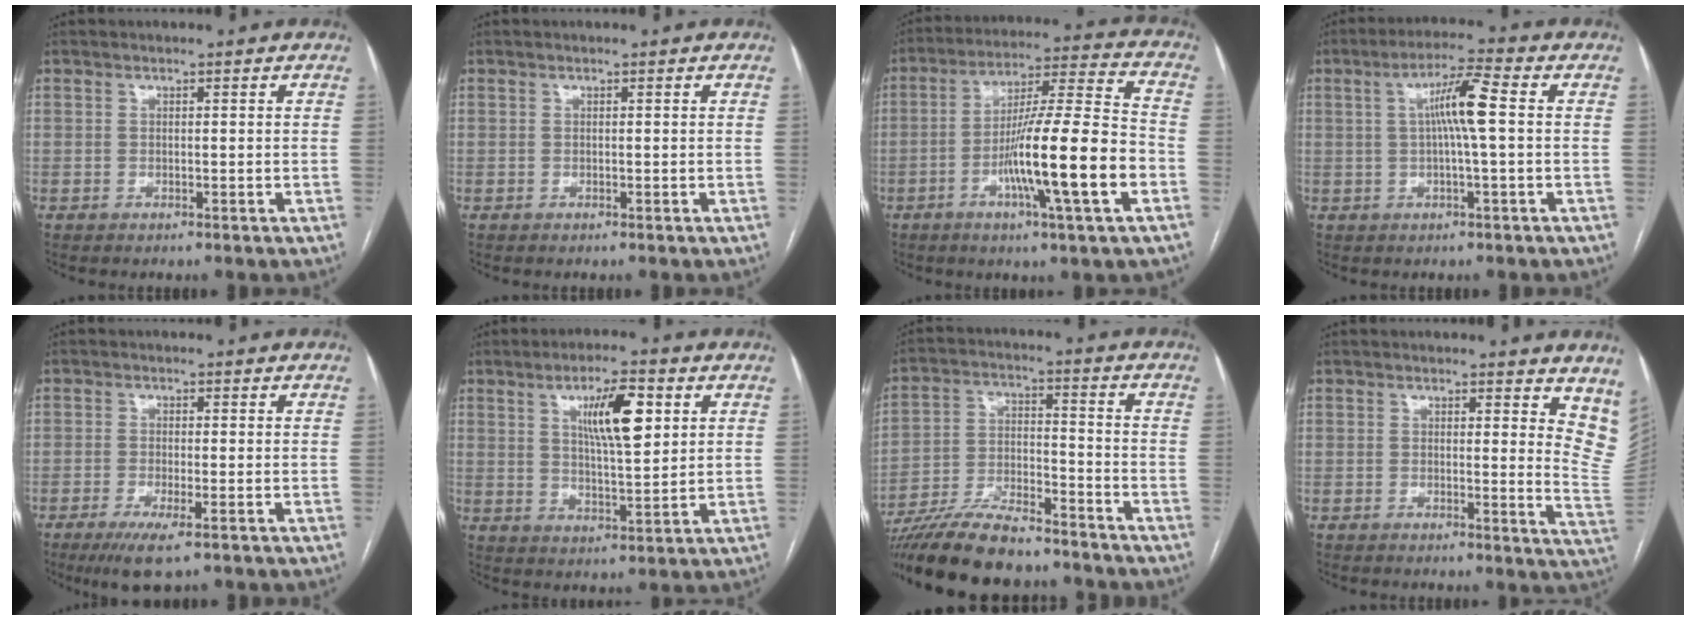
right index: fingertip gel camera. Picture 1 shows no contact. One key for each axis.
{"total": 0.0}
{"total": 17.1, "fx": -5.3, "fy": 0.0, "fz": 16.2, "tx": -0.275, "ty": -0.001, "tz": -0.088}
{"total": 7.0, "fx": 0.7, "fy": -0.1, "fz": 6.9, "tx": -0.124, "ty": 0.012, "tz": 0.010}
{"total": 5.0, "fx": -2.9, "fy": 0.6, "fz": 4.0, "tx": -0.072, "ty": -0.014, "tz": -0.048}
{"total": 9.5, "fx": 3.5, "fy": 2.0, "fz": 8.5, "tx": -0.145, "ty": 0.004, "tz": 0.062}
{"total": 16.5, "fx": -14.3, "fy": 3.0, "fz": 7.7, "tx": -0.157, "ty": -0.012, "tz": -0.250}
{"total": 9.9, "fx": 7.8, "fy": 3.0, "fz": 5.2, "tx": -0.034, "ty": -0.035, "tz": 0.058}